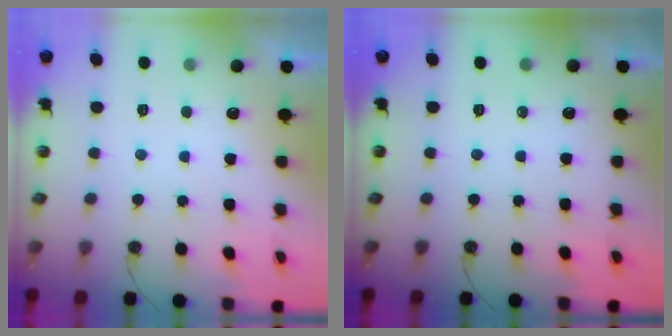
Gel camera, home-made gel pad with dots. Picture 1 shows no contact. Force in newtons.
{"total": 0.0}